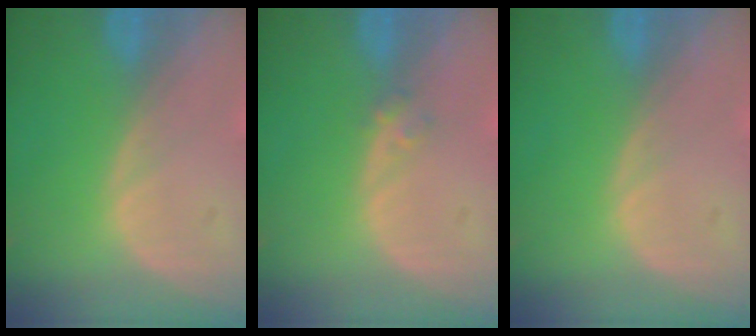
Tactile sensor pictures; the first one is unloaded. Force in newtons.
{"total": 1.4, "press": 1.2, "slide": 0.7}
{"total": 0.0}